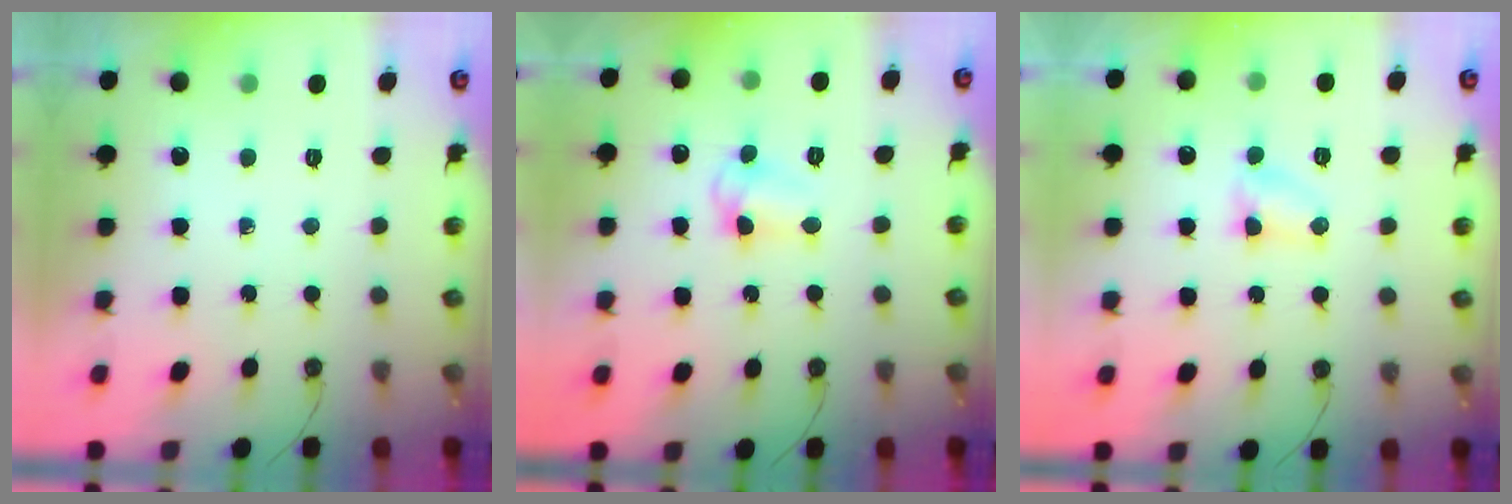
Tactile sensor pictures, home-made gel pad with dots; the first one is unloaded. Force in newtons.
{"total": 5.7, "press": 5.7, "slide": 0.6}
{"total": 3.6, "press": 3.5, "slide": 0.4}